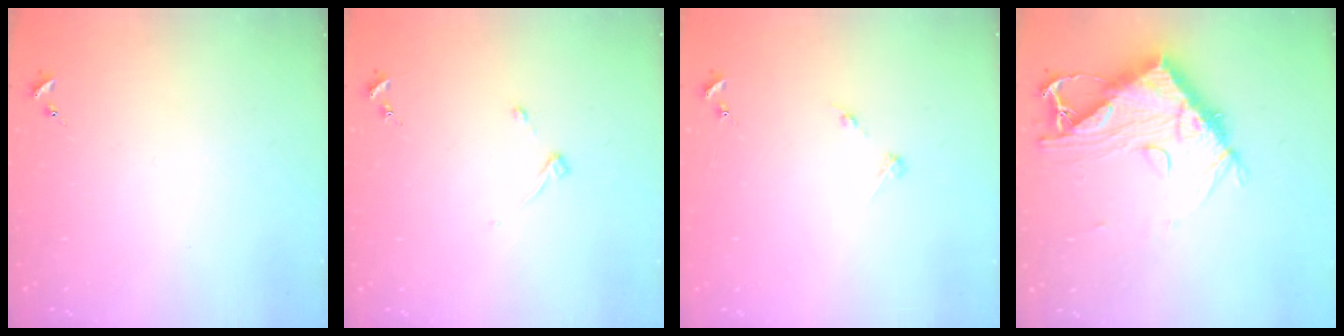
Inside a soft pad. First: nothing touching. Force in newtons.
{"total": 3.8, "press": 3.8, "slide": 0.5}
{"total": 3.2, "press": 3.1, "slide": 0.4}
{"total": 13.2, "press": 13.1, "slide": 1.4}